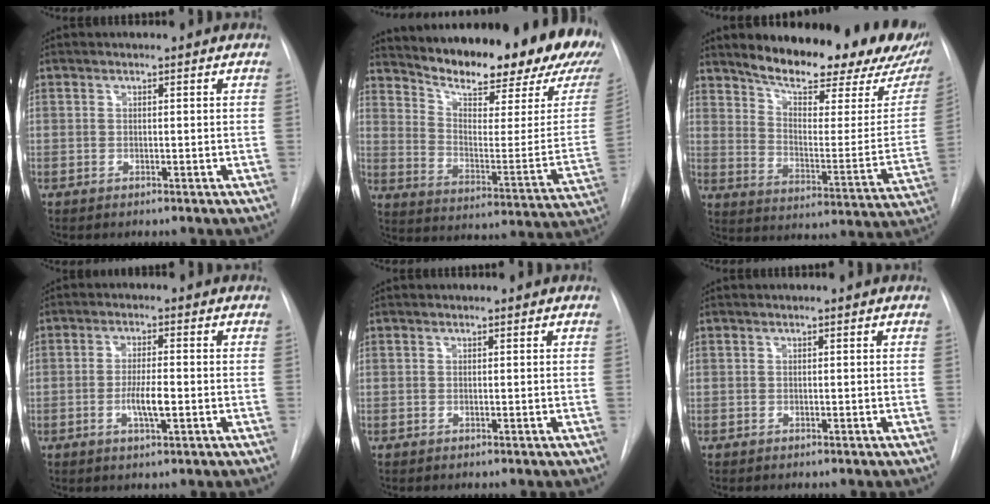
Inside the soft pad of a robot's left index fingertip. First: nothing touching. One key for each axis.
{"total": 26.0, "fx": 22.1, "fy": 4.2, "fz": 13.2, "tx": -0.210, "ty": -0.077, "tz": 0.292}
{"total": 23.5, "fx": 18.6, "fy": 5.9, "fz": 13.1, "tx": -0.183, "ty": -0.039, "tz": 0.243}
{"total": 4.4, "fx": -1.1, "fy": 0.8, "fz": 4.2, "tx": -0.081, "ty": -0.003, "tz": -0.018}
{"total": 0.0}
{"total": 0.0}